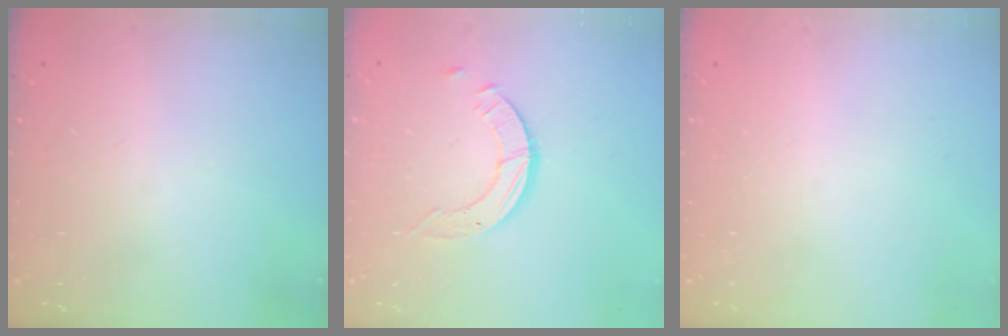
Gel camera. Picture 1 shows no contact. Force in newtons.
{"total": 3.6, "press": 3.5, "slide": 0.4}
{"total": 0.0}